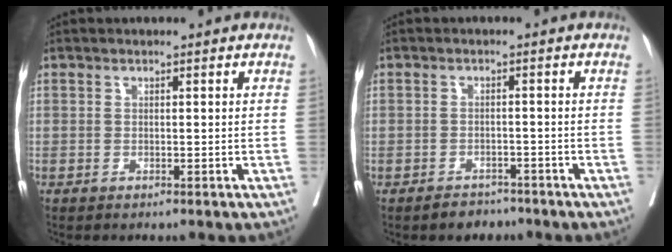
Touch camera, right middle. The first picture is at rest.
{"total": 3.0, "force": [-2.5, 1.5, 0.4], "torque": [-0.009, 0.004, -0.035]}